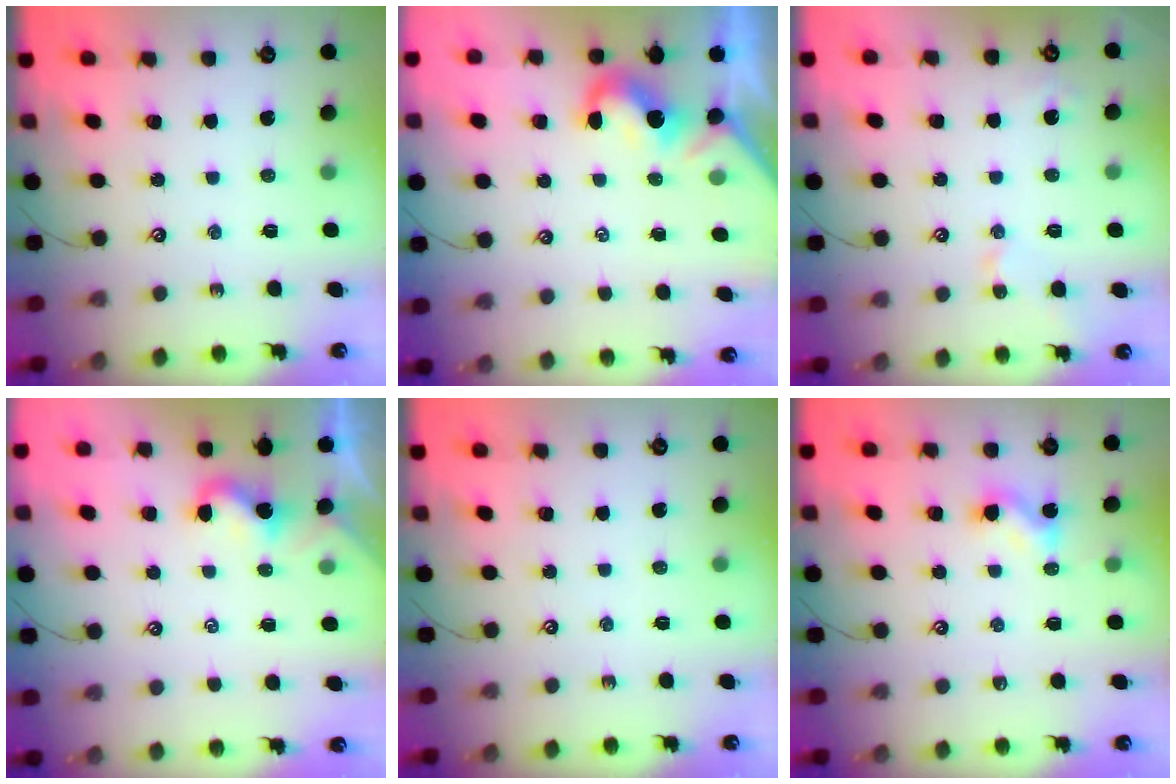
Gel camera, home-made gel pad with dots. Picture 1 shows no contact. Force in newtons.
{"total": 1.5, "press": 1.2, "slide": 0.9}
{"total": 3.0, "press": 3.0, "slide": 0.5}
{"total": 2.1, "press": 2.0, "slide": 0.4}
{"total": 0.0}
{"total": 3.0, "press": 2.9, "slide": 0.4}